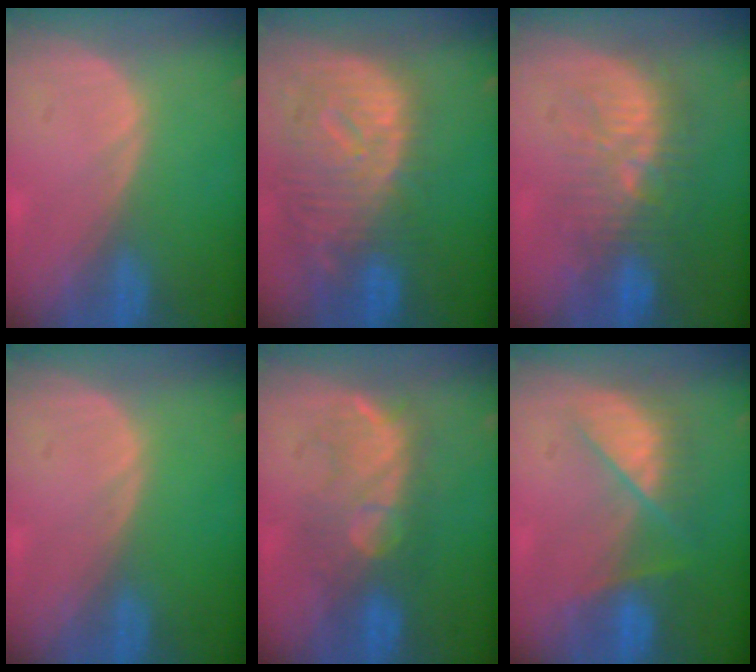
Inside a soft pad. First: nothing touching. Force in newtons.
{"total": 12.3, "press": 10.6, "slide": 6.1}
{"total": 9.5, "press": 9.1, "slide": 2.8}
{"total": 0.0}
{"total": 8.0, "press": 7.9, "slide": 0.7}
{"total": 7.1, "press": 7.0, "slide": 1.4}